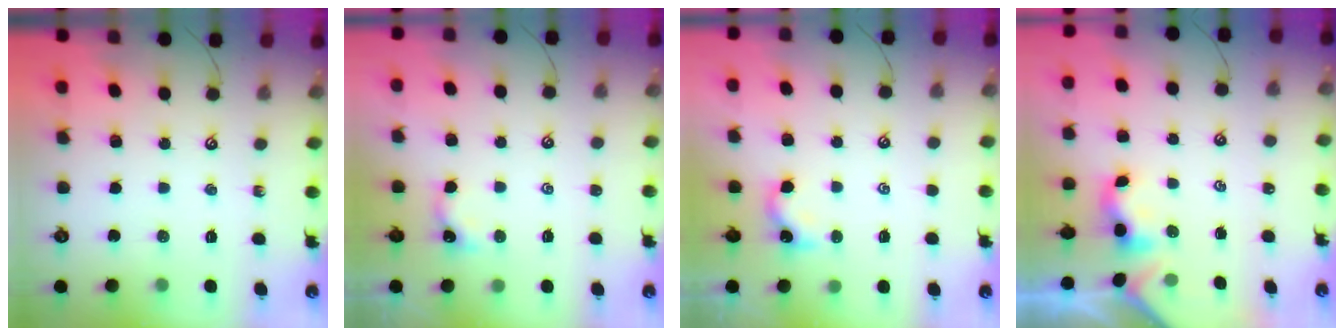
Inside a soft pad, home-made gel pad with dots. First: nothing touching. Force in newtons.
{"total": 1.6, "press": 1.5, "slide": 0.5}
{"total": 0.8, "press": 0.7, "slide": 0.4}
{"total": 1.0, "press": 0.9, "slide": 0.4}